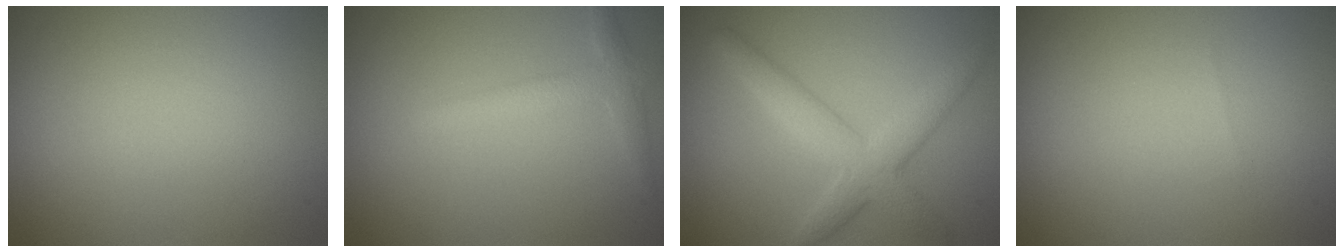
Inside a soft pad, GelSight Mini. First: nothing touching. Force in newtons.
{"total": 2.4, "press": 2.4, "slide": 0.1}
{"total": 4.2, "press": 4.2, "slide": 0.1}
{"total": 0.0}